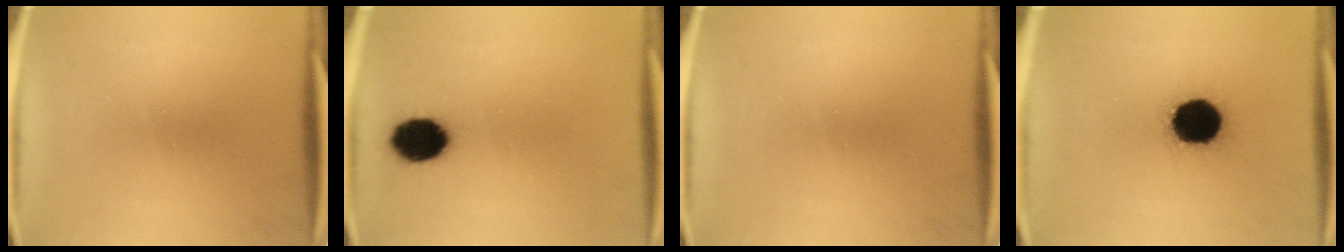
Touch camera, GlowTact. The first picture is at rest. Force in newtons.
{"total": 9.8}
{"total": 0.0}
{"total": 18.0}